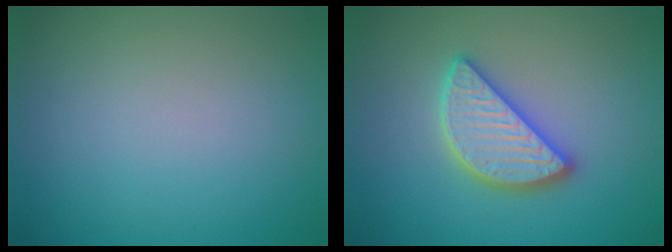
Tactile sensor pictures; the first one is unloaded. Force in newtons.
{"total": 4.7, "press": 4.7, "slide": 0.5}